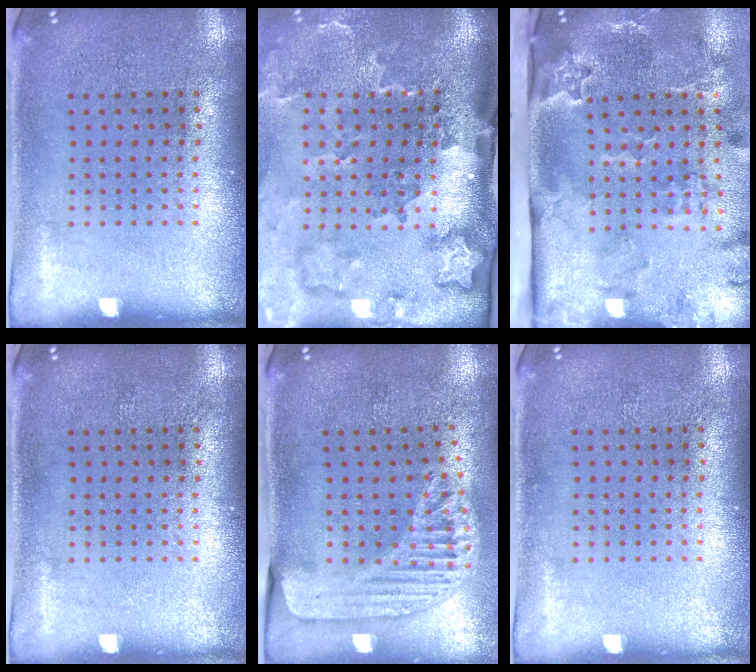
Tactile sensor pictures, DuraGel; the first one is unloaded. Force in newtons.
{"total": 3.5, "press": 2.4, "slide": 2.6}
{"total": 3.6, "press": 2.4, "slide": 2.6}
{"total": 0.0}
{"total": 1.5, "press": 1.5, "slide": 0.3}
{"total": 0.0}